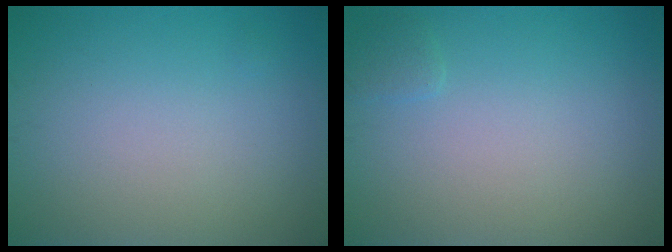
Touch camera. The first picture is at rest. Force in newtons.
{"total": 0.8, "press": 0.8, "slide": 0.1}